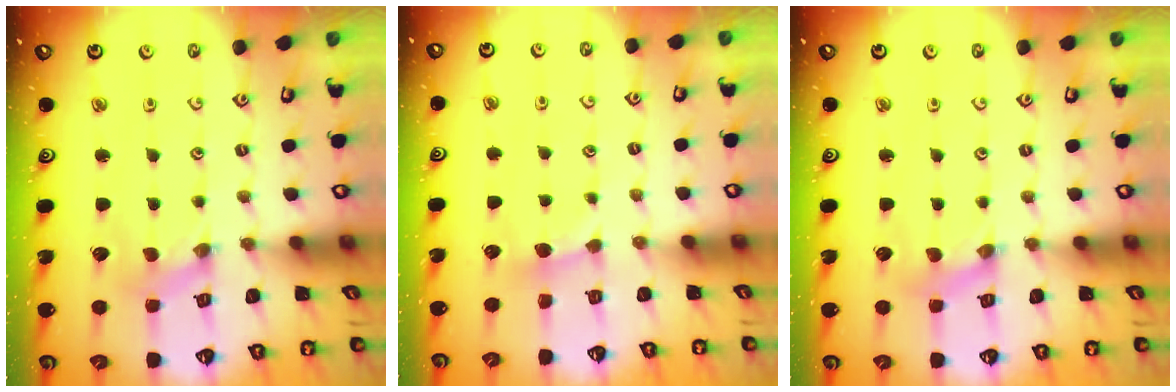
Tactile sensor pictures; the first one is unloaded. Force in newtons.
{"total": 3.3, "press": 3.3, "slide": 0.5}
{"total": 1.8, "press": 1.8, "slide": 0.3}